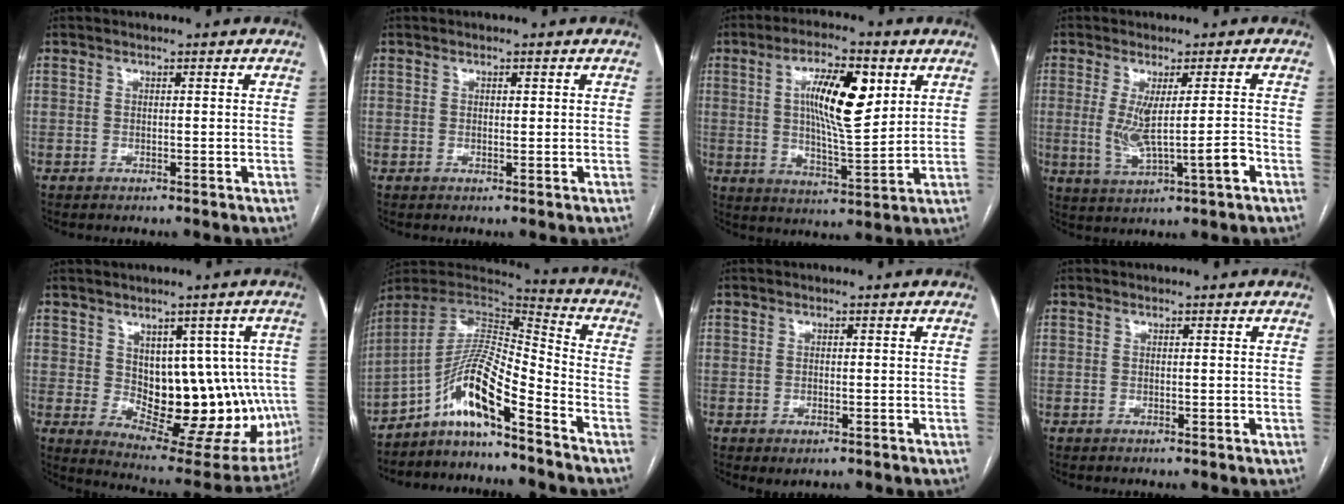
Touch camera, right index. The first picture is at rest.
{"total": 0.8, "force": [0.3, 0.4, 0.6], "torque": [-0.010, 0.000, 0.005]}
{"total": 12.5, "force": [3.9, 3.0, 11.5], "torque": [-0.205, 0.005, 0.066]}
{"total": 7.5, "force": [-1.0, 0.5, 7.4], "torque": [-0.132, -0.006, -0.011]}
{"total": 15.8, "force": [0.2, 8.5, 13.3], "torque": [-0.151, 0.008, 0.029]}
{"total": 12.4, "force": [-8.3, 1.3, 9.1], "torque": [-0.167, 0.022, -0.147]}
{"total": 1.4, "force": [-0.7, 0.7, 1.0], "torque": [-0.014, -0.001, -0.002]}
{"total": 0.0}